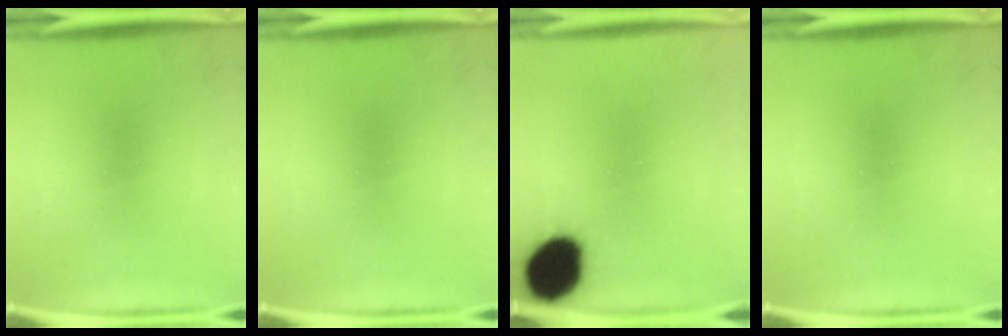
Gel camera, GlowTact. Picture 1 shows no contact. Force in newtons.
{"total": 0.0}
{"total": 16.5}
{"total": 0.0}